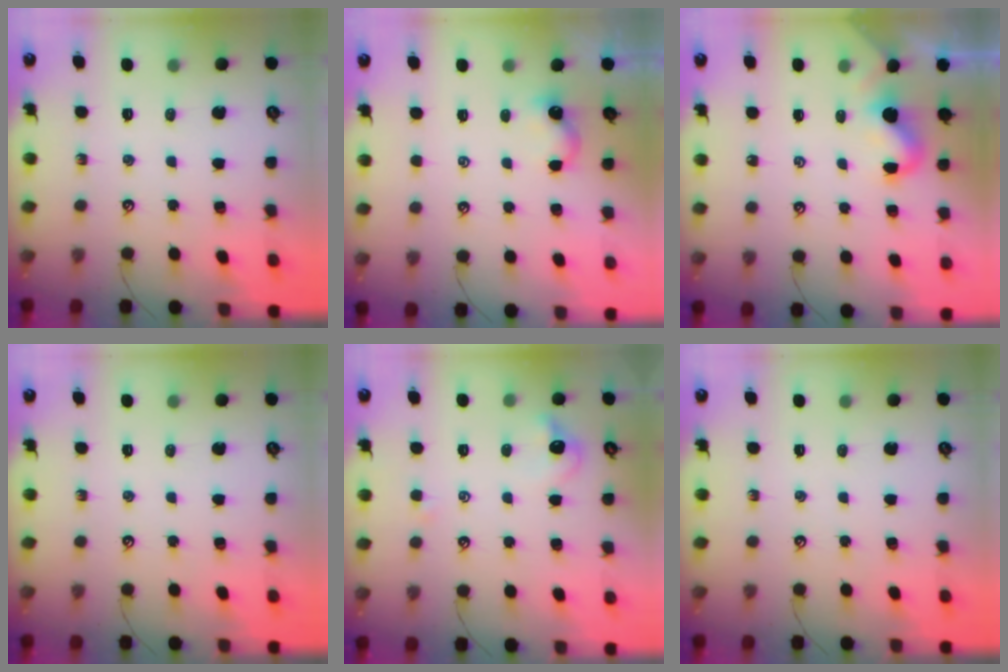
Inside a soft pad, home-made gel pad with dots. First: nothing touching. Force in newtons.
{"total": 2.6, "press": 2.6, "slide": 0.2}
{"total": 1.8, "press": 1.8, "slide": 0.3}
{"total": 0.0}
{"total": 2.3, "press": 2.3, "slide": 0.4}
{"total": 0.0}